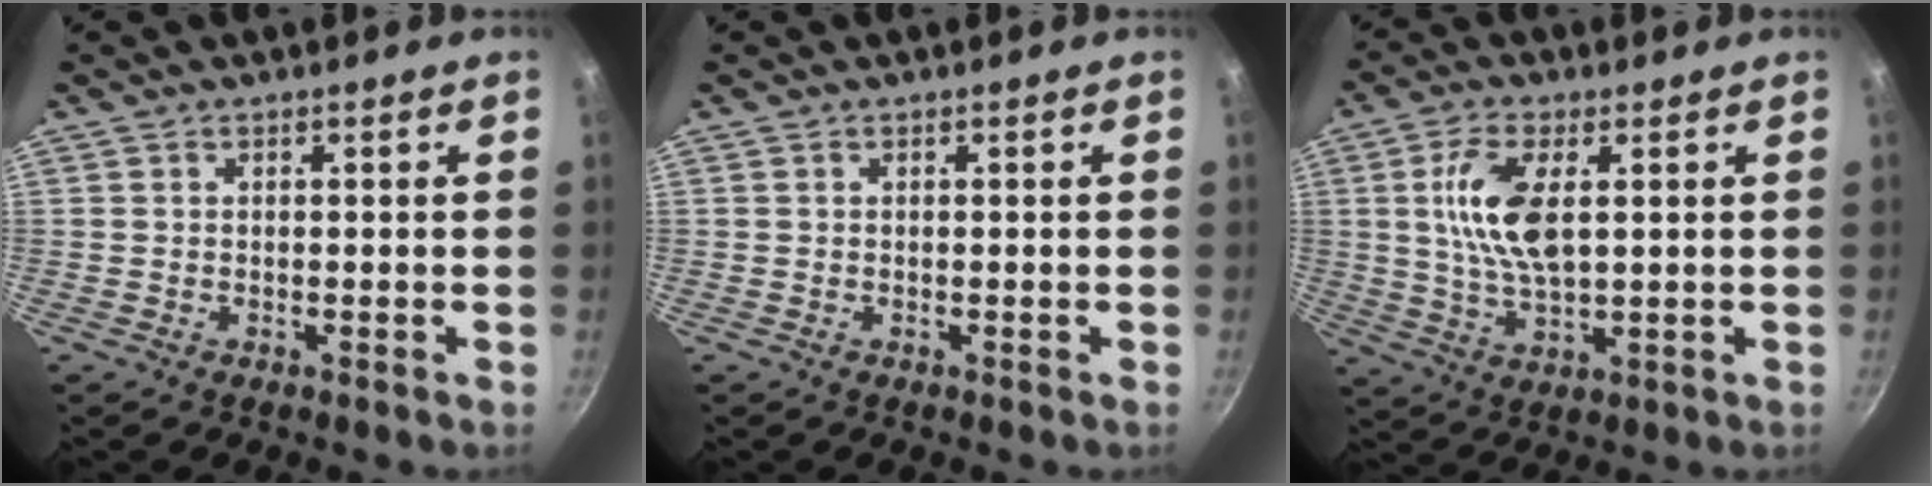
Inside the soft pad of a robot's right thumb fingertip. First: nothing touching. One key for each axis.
{"total": 0.0}
{"total": 10.8, "fx": 2.2, "fy": 5.0, "fz": 9.3, "tx": -0.178, "ty": -0.006, "tz": 0.044}